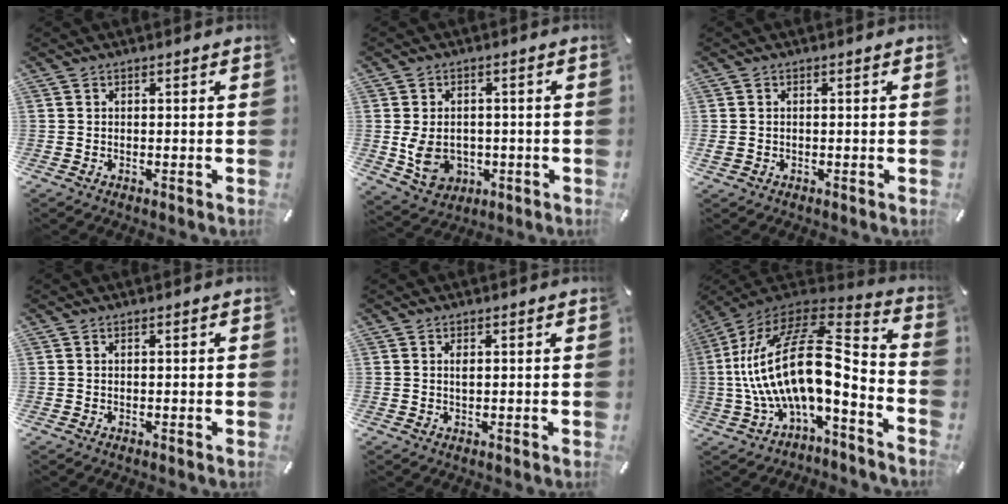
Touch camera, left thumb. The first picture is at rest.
{"total": 7.6, "force": [-1.1, 6.2, 4.2], "torque": [-0.085, 0.006, -0.019]}
{"total": 0.9, "force": [-0.2, 0.7, 0.5], "torque": [-0.010, 0.004, -0.005]}
{"total": 0.0}
{"total": 1.3, "force": [0.4, 0.4, 1.2], "torque": [-0.025, 0.000, 0.005]}
{"total": 21.4, "force": [-1.9, 9.6, 19.0], "torque": [-0.393, -0.014, -0.037]}